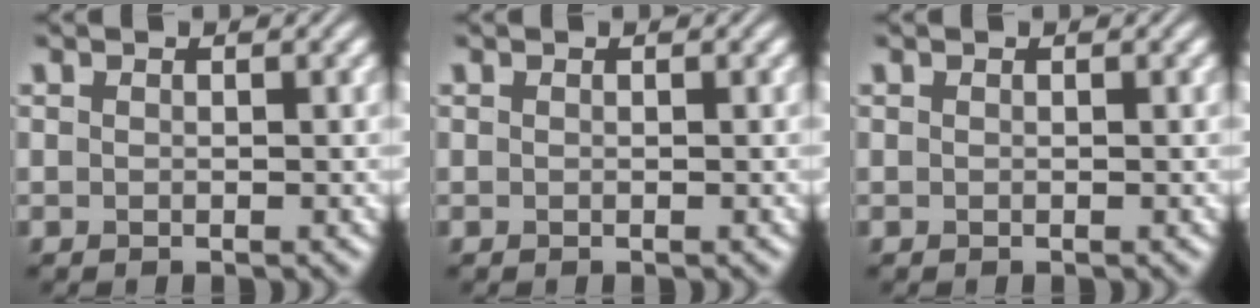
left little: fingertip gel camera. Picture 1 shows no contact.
{"total": 0.0}
{"total": 0.0}